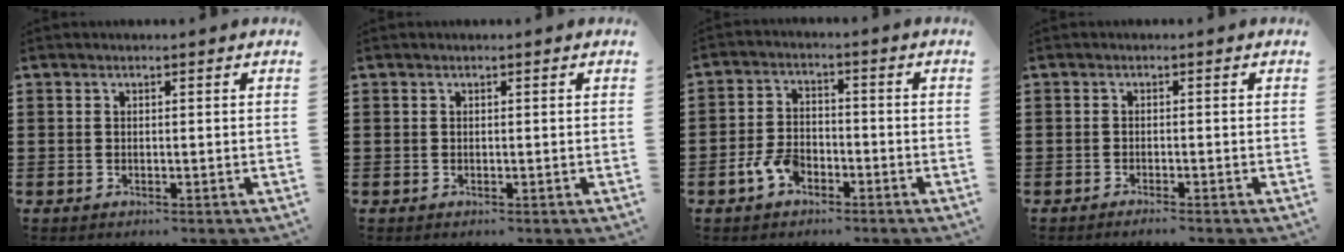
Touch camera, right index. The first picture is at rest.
{"total": 0.0}
{"total": 5.0, "force": [-2.8, 2.8, 2.9], "torque": [-0.079, 0.002, -0.060]}
{"total": 0.9, "force": [-0.9, -0.1, 0.2], "torque": [-0.005, -0.001, -0.018]}